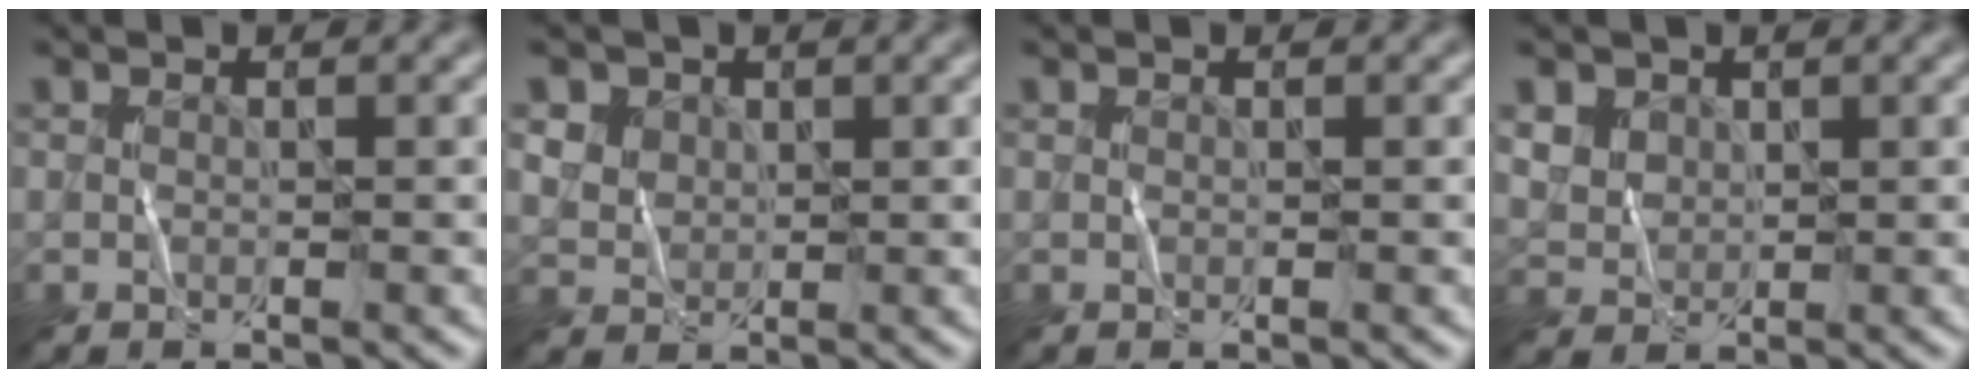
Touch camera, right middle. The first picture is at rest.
{"total": 4.1, "force": [2.5, 3.0, 1.2], "torque": [-0.052, 0.009, 0.045]}
{"total": 0.0}
{"total": 3.9, "force": [2.3, 2.9, 1.1], "torque": [-0.053, 0.006, 0.046]}